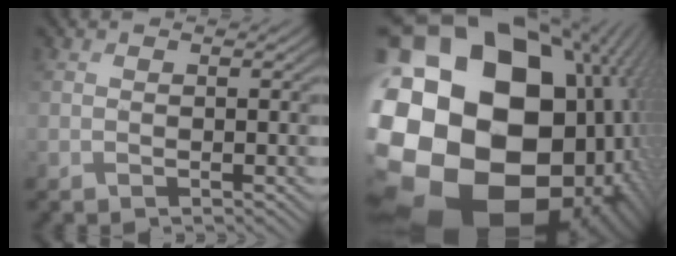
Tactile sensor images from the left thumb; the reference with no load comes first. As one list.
[{"total": 26.4, "force": [-3.7, 22.6, 13.3], "torque": [-0.287, 0.000, -0.082]}]